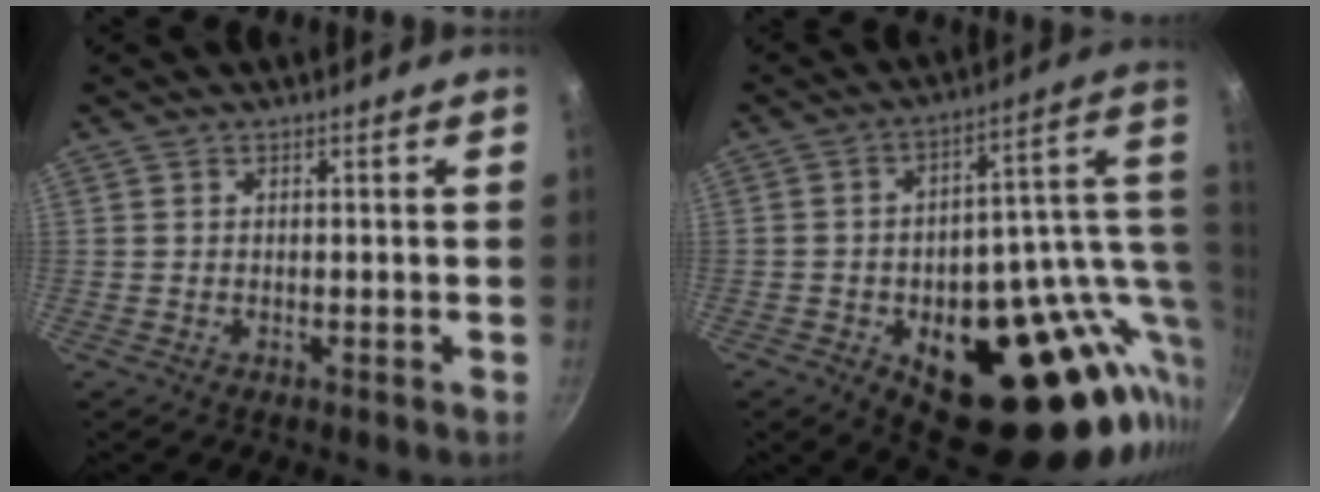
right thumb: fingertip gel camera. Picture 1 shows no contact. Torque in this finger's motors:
{"motor_torque": [2.80, 2.17, 1.95, -0.82, 0.19]}